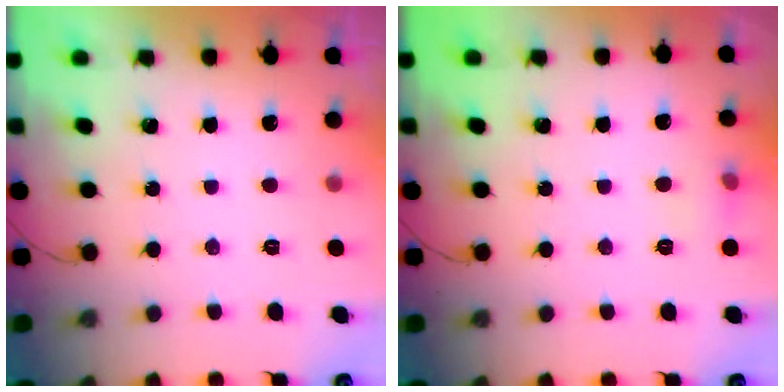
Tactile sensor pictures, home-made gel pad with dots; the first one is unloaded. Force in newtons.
{"total": 5.3, "press": 5.1, "slide": 1.5}